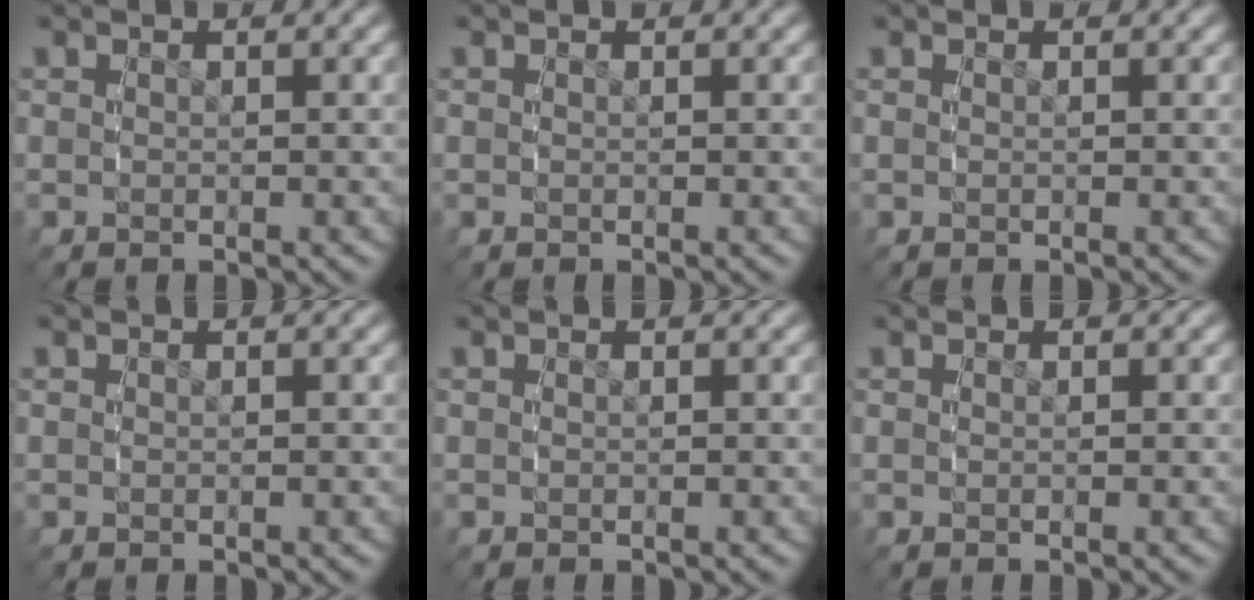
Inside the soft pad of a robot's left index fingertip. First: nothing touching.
{"total": 0.0}
{"total": 0.0}
{"total": 0.0}
{"total": 0.0}
{"total": 0.0}